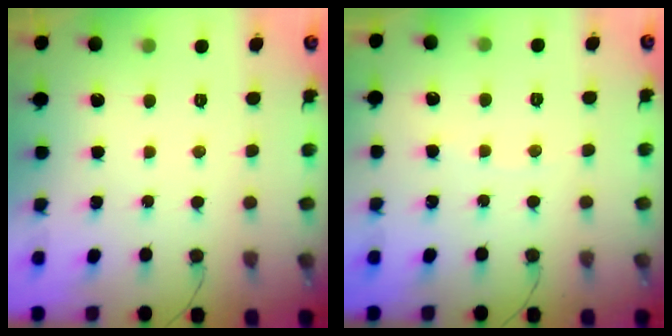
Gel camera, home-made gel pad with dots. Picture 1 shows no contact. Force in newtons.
{"total": 2.6, "press": 2.6, "slide": 0.3}